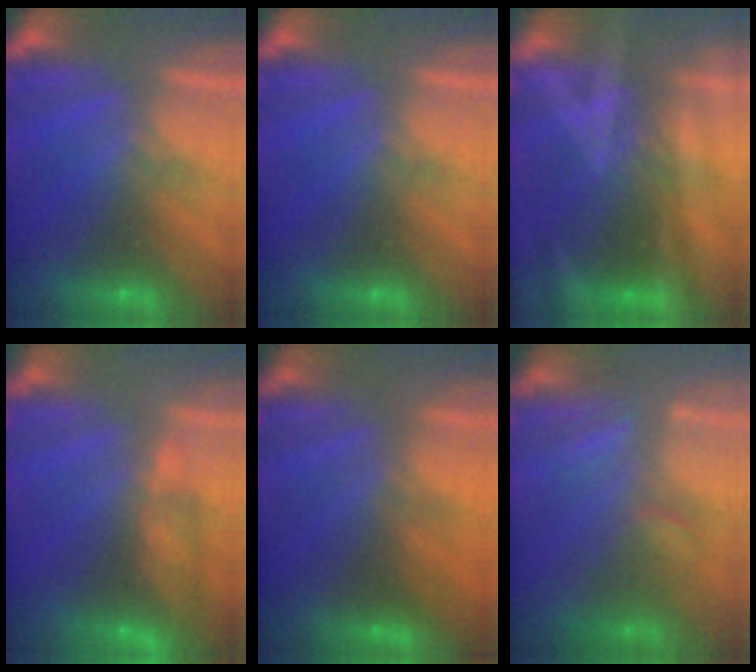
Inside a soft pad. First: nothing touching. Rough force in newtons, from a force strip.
{"total": 0.0}
{"total": 2.9}
{"total": 5.9}
{"total": 2.0}
{"total": 2.8}